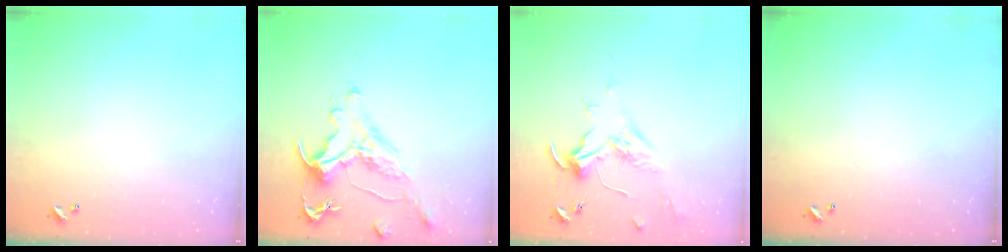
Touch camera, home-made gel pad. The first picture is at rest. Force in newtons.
{"total": 1.4, "press": 0.2, "slide": 1.4}
{"total": 1.9, "press": 1.7, "slide": 0.8}
{"total": 0.0}